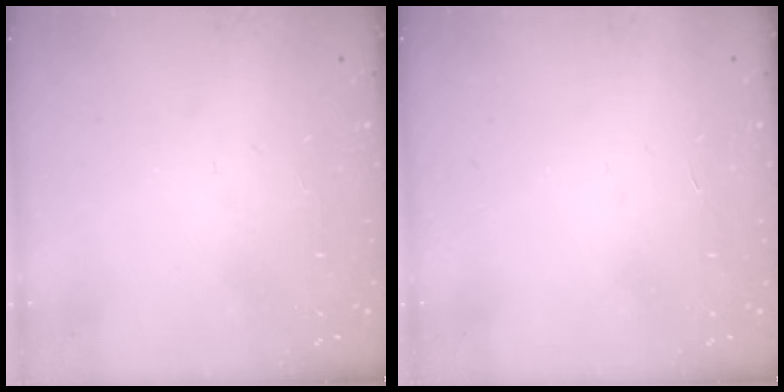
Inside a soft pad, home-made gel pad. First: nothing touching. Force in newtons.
{"total": 1.6, "press": 1.6, "slide": 0.1}